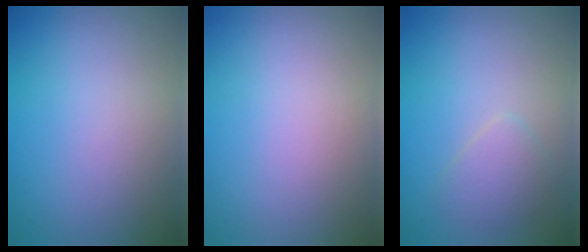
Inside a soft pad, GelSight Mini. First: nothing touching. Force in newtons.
{"total": 0.0}
{"total": 1.8, "press": 1.8, "slide": 0.0}